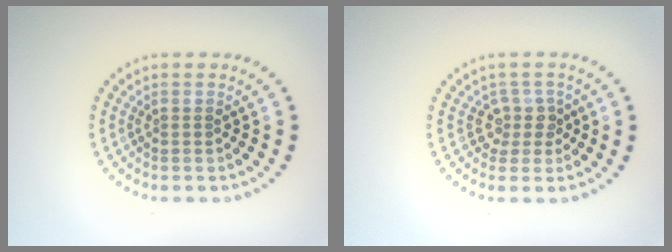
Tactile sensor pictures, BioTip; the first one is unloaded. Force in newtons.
{"total": 2.0, "press": 1.5, "slide": 1.3}